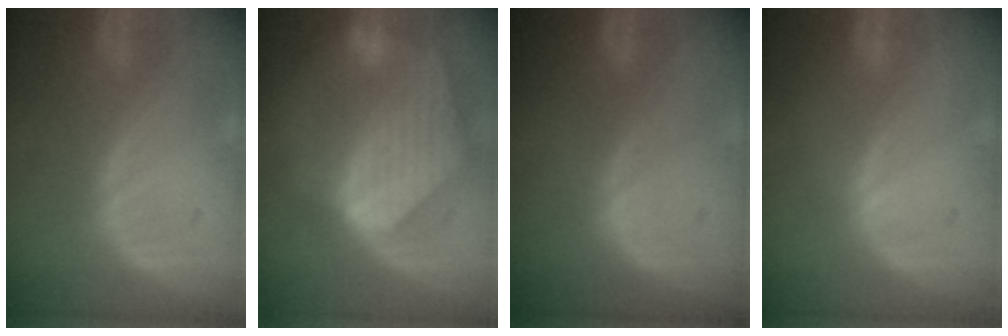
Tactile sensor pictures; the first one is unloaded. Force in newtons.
{"total": 9.2, "press": 8.0, "slide": 4.5}
{"total": 0.0}
{"total": 0.0}